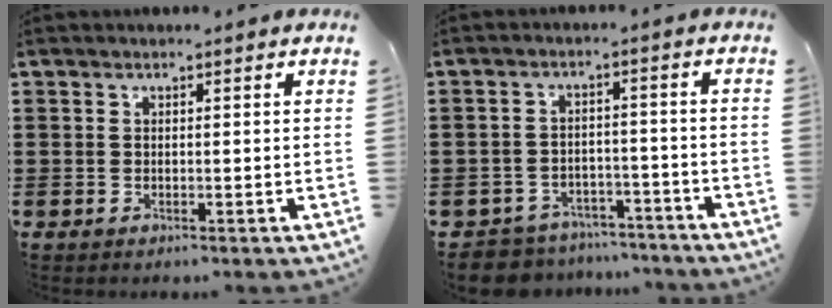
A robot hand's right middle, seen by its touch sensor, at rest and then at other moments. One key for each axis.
{"total": 5.1, "fx": -5.0, "fy": 1.0, "fz": -0.2, "tx": -0.007, "ty": 0.011, "tz": -0.104}